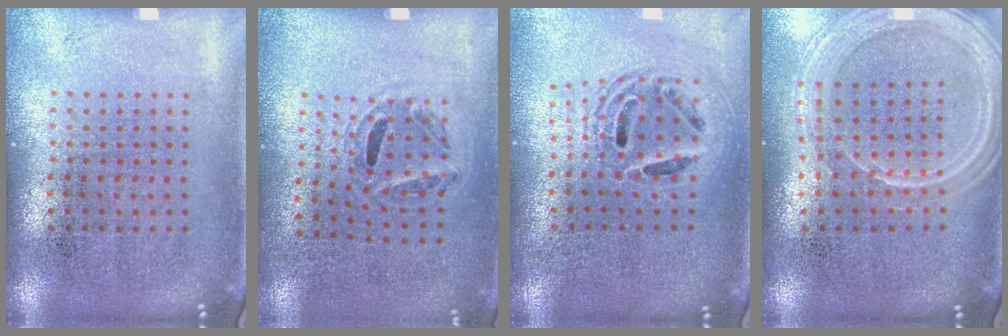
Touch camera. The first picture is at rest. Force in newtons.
{"total": 1.1, "press": 0.7, "slide": 0.9}
{"total": 1.8, "press": 1.5, "slide": 1.0}
{"total": 1.5, "press": 1.4, "slide": 0.3}